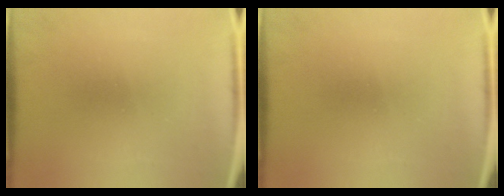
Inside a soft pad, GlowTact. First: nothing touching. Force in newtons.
{"total": 0.0}